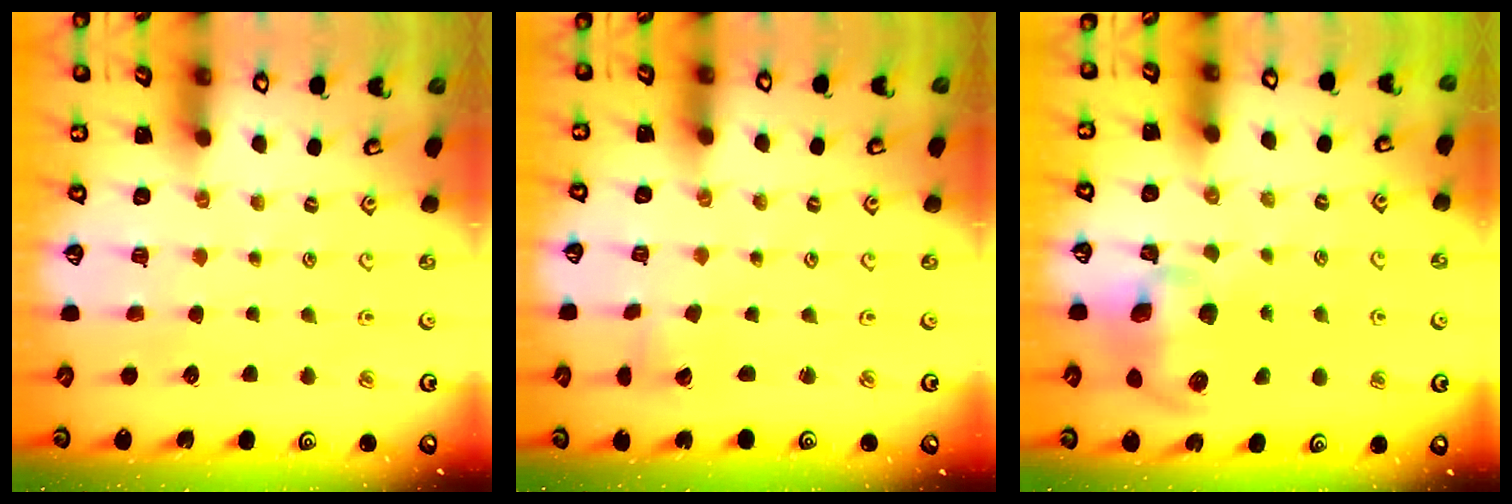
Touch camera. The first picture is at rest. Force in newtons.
{"total": 1.8, "press": 1.7, "slide": 0.1}
{"total": 11.6, "press": 11.4, "slide": 1.9}